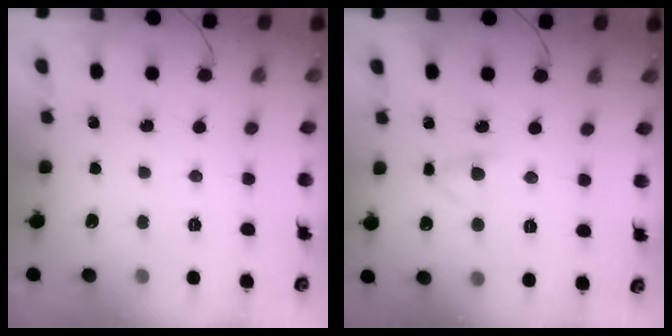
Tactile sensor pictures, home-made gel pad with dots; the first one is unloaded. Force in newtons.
{"total": 3.8, "press": 3.6, "slide": 1.3}